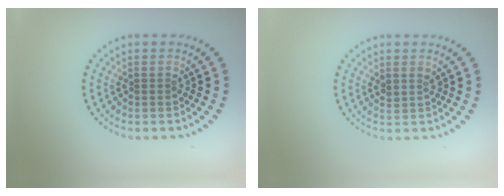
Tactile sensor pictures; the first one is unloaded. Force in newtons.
{"total": 1.1, "press": 0.9, "slide": 0.6}